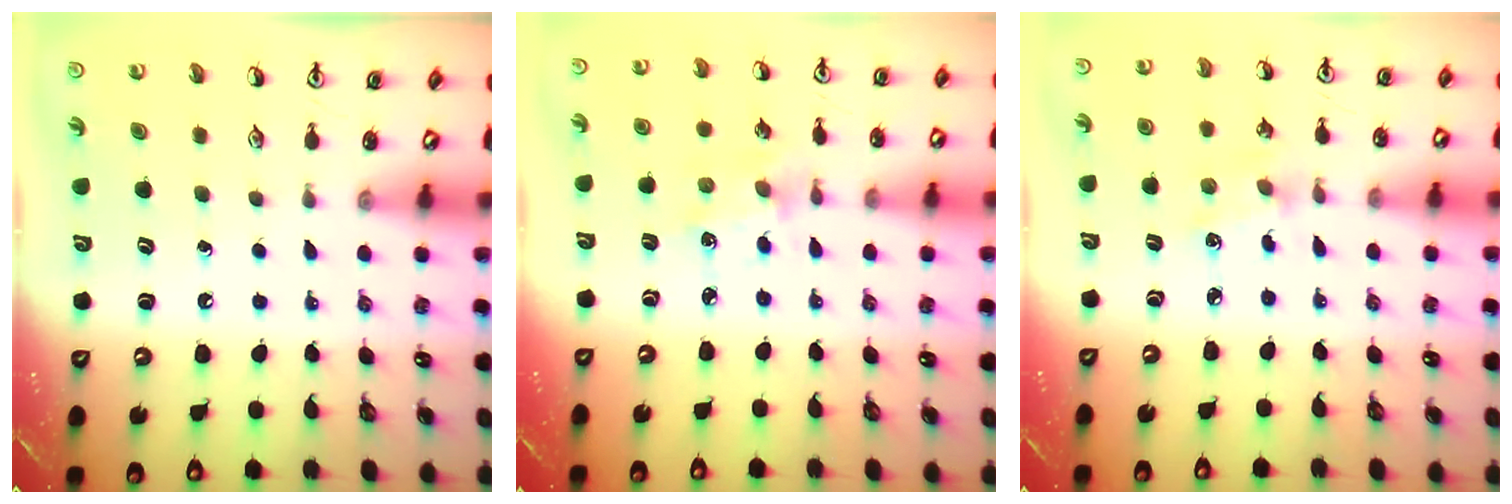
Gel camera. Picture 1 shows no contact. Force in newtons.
{"total": 2.0, "press": 2.0, "slide": 0.5}
{"total": 1.8, "press": 1.8, "slide": 0.3}